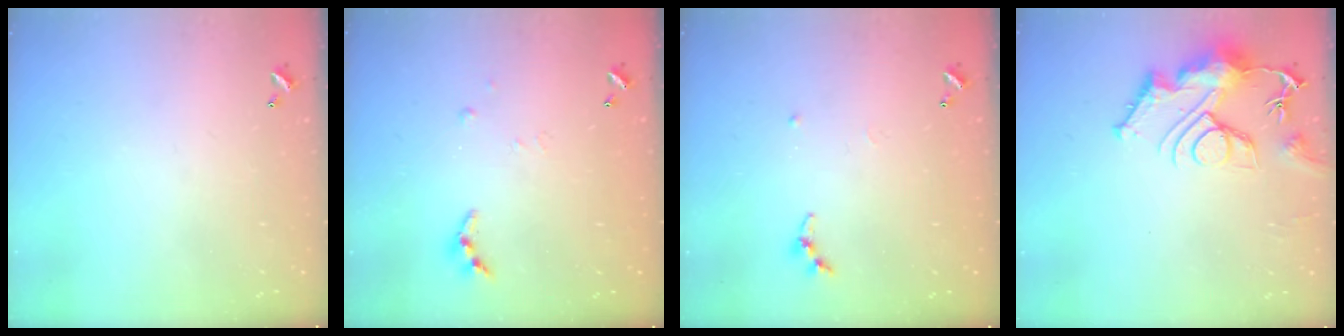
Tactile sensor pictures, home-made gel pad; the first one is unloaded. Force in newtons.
{"total": 4.3, "press": 4.3, "slide": 0.4}
{"total": 6.2, "press": 6.1, "slide": 0.7}
{"total": 11.9, "press": 11.8, "slide": 1.6}